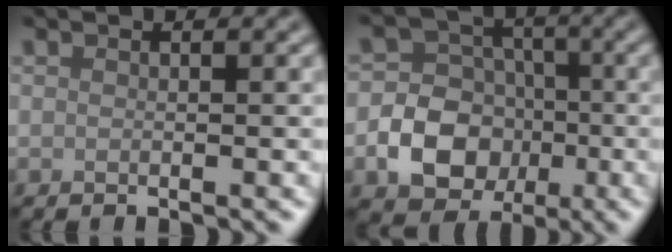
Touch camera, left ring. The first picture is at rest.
{"total": 7.3, "force": [-2.0, 6.2, 3.3], "torque": [-0.025, -0.002, -0.059]}